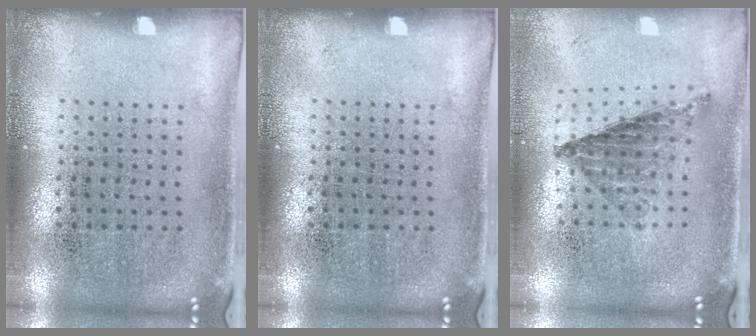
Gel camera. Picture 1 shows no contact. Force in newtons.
{"total": 0.0}
{"total": 0.8, "press": 0.8, "slide": 0.0}